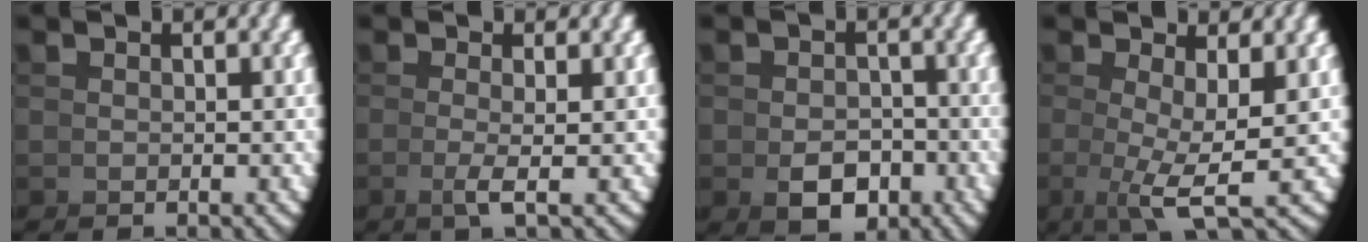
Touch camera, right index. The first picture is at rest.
{"total": 1.7, "force": [-0.1, -0.6, 1.6], "torque": [-0.038, -0.007, 0.001]}
{"total": 3.2, "force": [-1.7, 2.0, 1.9], "torque": [-0.018, -0.013, -0.020]}
{"total": 4.8, "force": [0.2, 1.6, 4.6], "torque": [-0.087, -0.021, 0.011]}